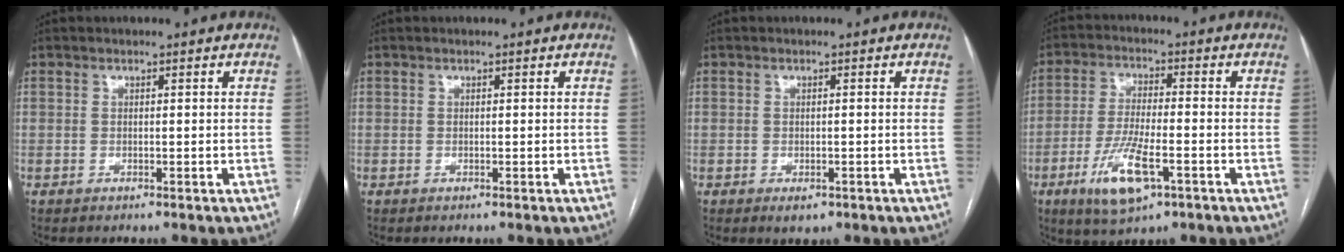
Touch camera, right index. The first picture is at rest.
{"total": 0.0}
{"total": 1.8, "force": [-0.9, 1.0, 1.1], "torque": [-0.009, 0.000, -0.004]}
{"total": 9.9, "force": [-4.4, 2.5, 8.4], "torque": [-0.169, -0.014, -0.074]}